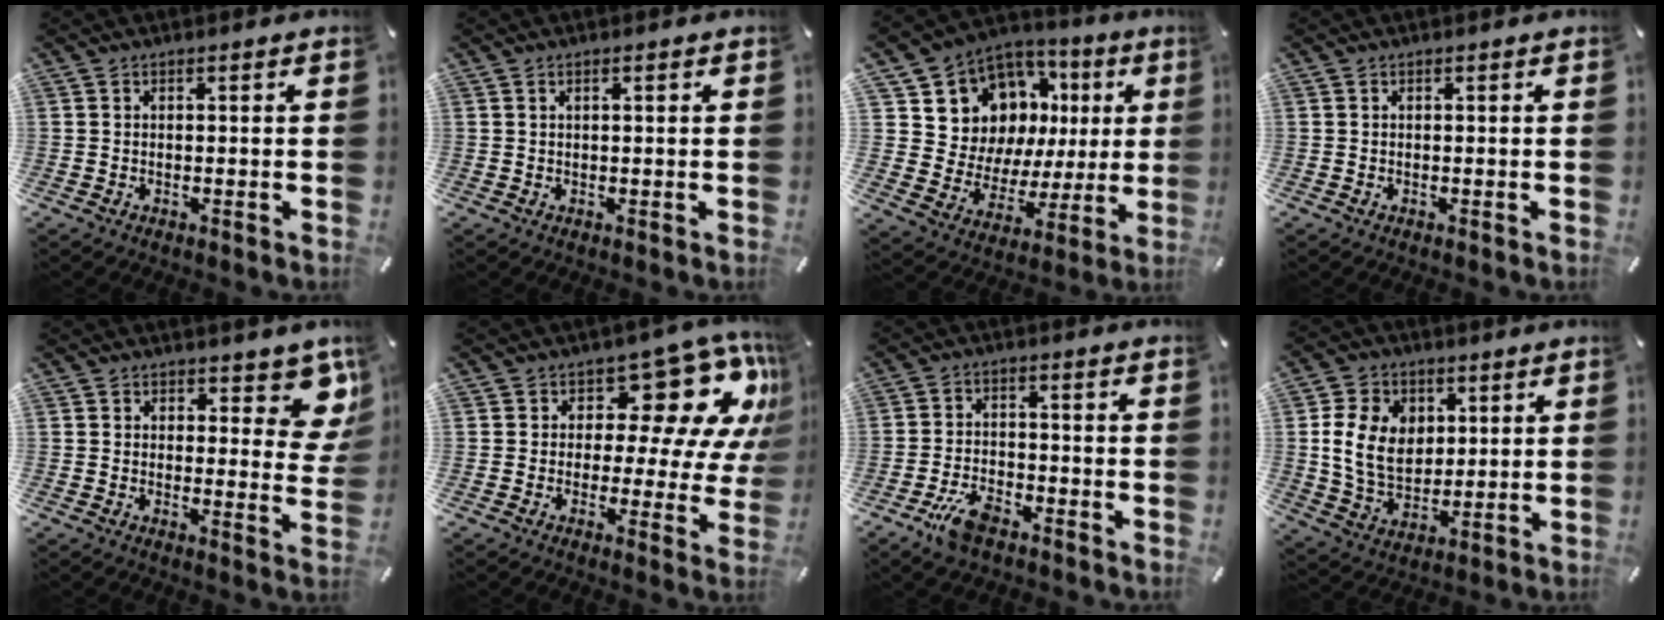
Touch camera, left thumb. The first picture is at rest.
{"total": 1.0, "force": [0.3, 0.2, 0.9], "torque": [-0.017, 0.001, 0.004]}
{"total": 12.2, "force": [6.4, 9.9, 2.8], "torque": [-0.064, -0.068, 0.136]}
{"total": 0.0}
{"total": 9.5, "force": [6.3, 4.6, 5.4], "torque": [-0.040, -0.048, 0.107]}
{"total": 16.6, "force": [8.3, 8.8, 11.4], "torque": [-0.148, -0.064, 0.136]}
{"total": 7.1, "force": [-4.5, 3.4, 4.4], "torque": [-0.089, 0.020, -0.082]}
{"total": 12.1, "force": [2.2, 9.8, 6.8], "torque": [-0.150, 0.011, 0.040]}